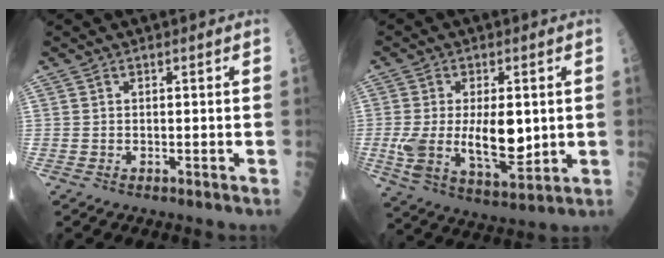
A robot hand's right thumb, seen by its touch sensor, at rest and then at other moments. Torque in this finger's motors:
{"motor_torque": [1.07, 1.17, 1.34, 0.14, 0.30]}